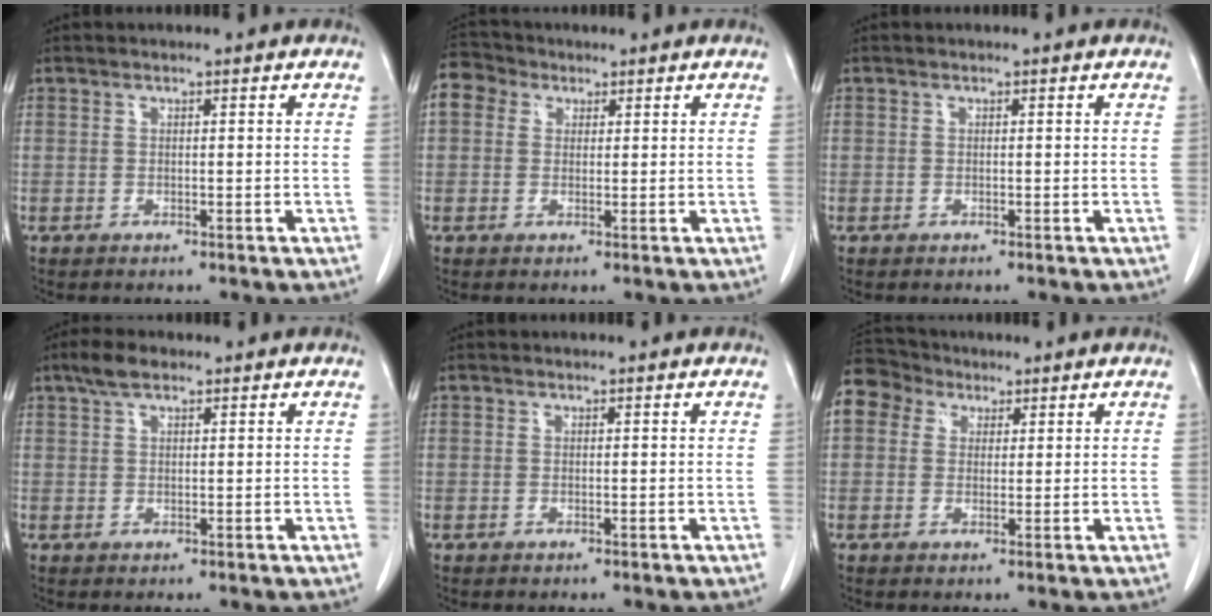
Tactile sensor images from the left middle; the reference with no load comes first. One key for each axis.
{"total": 5.3, "fx": 2.4, "fy": 4.4, "fz": 1.8, "tx": -0.041, "ty": 0.029, "tz": 0.046}
{"total": 0.0}
{"total": 3.1, "fx": 2.1, "fy": 1.3, "fz": 1.9, "tx": -0.040, "ty": 0.013, "tz": 0.039}
{"total": 0.0}
{"total": 11.6, "fx": 5.9, "fy": 9.2, "fz": 4.1, "tx": -0.118, "ty": 0.060, "tz": 0.112}